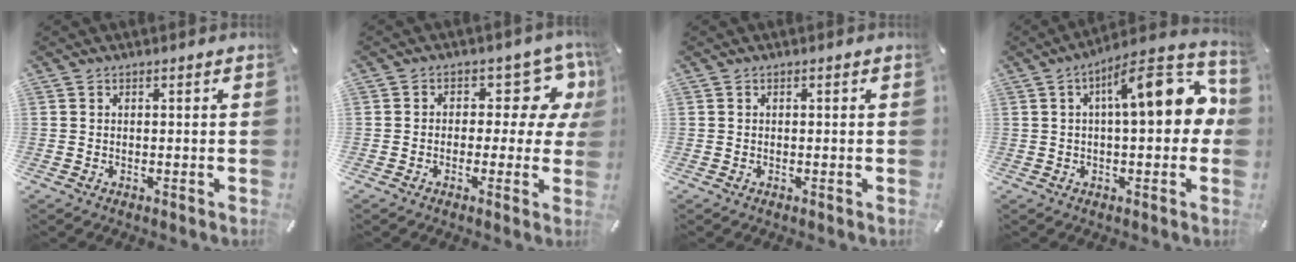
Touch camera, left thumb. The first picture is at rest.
{"total": 8.9, "force": [2.4, 5.5, 6.5], "torque": [-0.078, -0.016, 0.039]}
{"total": 0.0}
{"total": 15.8, "force": [3.1, 5.6, 14.5], "torque": [-0.196, -0.009, 0.043]}